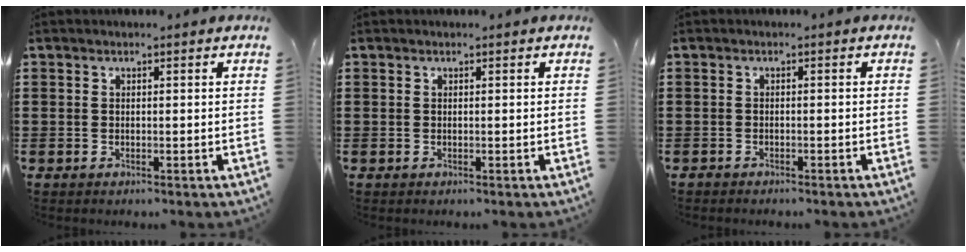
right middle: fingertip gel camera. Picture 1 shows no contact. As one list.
[{"total": 0.0}, {"total": 1.0, "force": [-1.0, 0.1, 0.0], "torque": [-0.003, 0.001, -0.021]}]